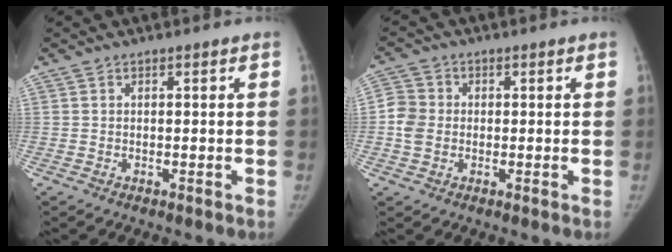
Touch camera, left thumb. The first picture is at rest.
{"total": 4.9, "force": [-0.5, 4.3, 2.3], "torque": [-0.041, 0.008, -0.014]}